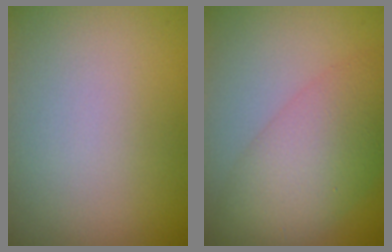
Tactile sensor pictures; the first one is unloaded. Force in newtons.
{"total": 6.8, "press": 6.8, "slide": 0.1}